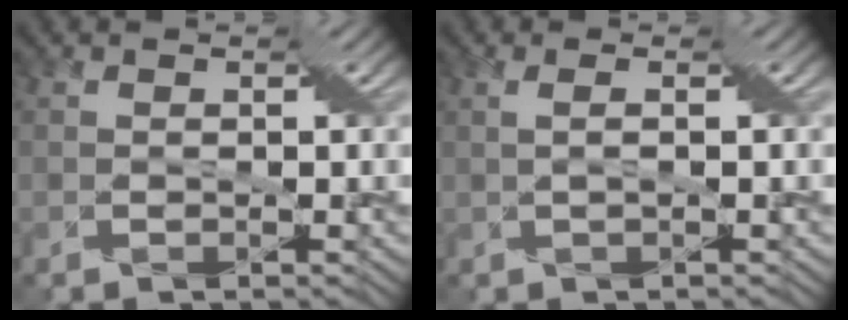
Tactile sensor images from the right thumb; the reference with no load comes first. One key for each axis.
{"total": 1.6, "fx": 0.3, "fy": -0.3, "fz": 1.5, "tx": -0.035, "ty": 0.006, "tz": 0.007}